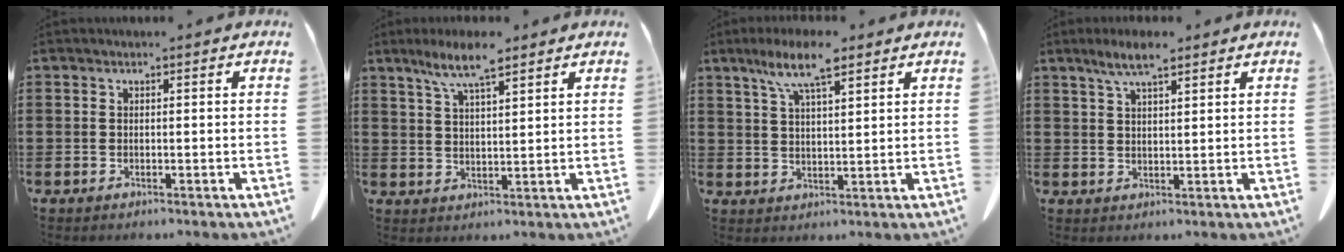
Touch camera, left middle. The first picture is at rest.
{"total": 7.2, "force": [5.1, 1.2, 5.0], "torque": [-0.109, -0.005, 0.090]}
{"total": 8.4, "force": [5.5, 1.9, 6.0], "torque": [-0.129, -0.003, 0.099]}
{"total": 5.0, "force": [3.5, 0.9, 3.5], "torque": [-0.076, 0.001, 0.062]}